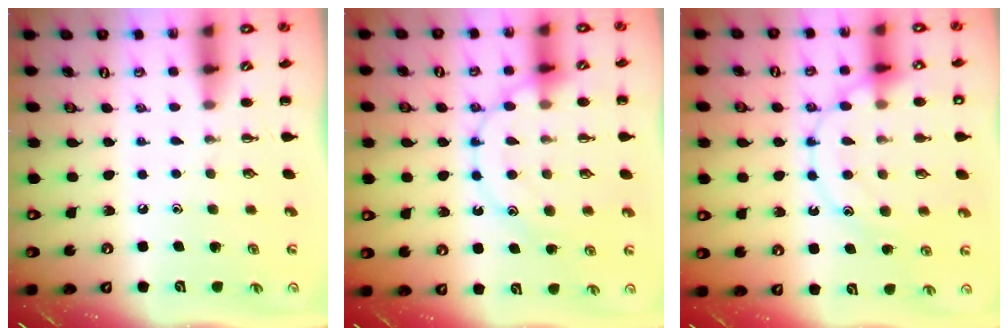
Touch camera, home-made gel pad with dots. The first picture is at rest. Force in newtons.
{"total": 14.5, "press": 14.4, "slide": 1.3}
{"total": 16.7, "press": 16.6, "slide": 1.5}